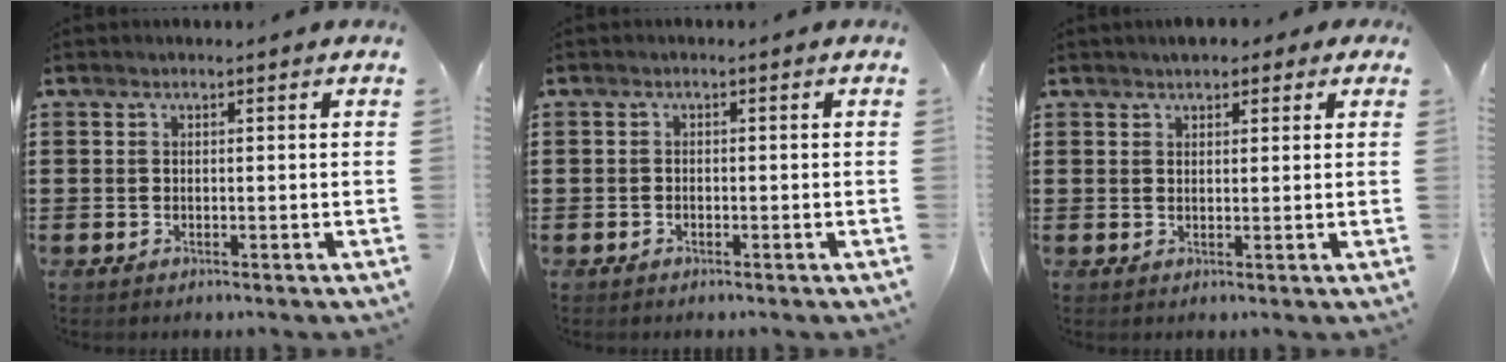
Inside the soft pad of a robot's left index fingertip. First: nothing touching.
{"total": 0.9, "force": [-0.8, 0.3, 0.0], "torque": [-0.004, 0.001, -0.017]}
{"total": 2.1, "force": [1.6, 1.1, 0.8], "torque": [-0.013, 0.005, 0.027]}